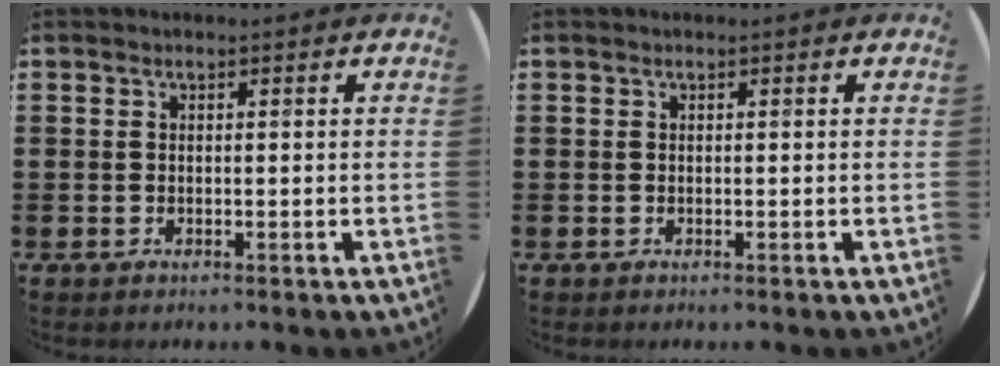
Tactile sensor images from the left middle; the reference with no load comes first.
{"total": 0.0}